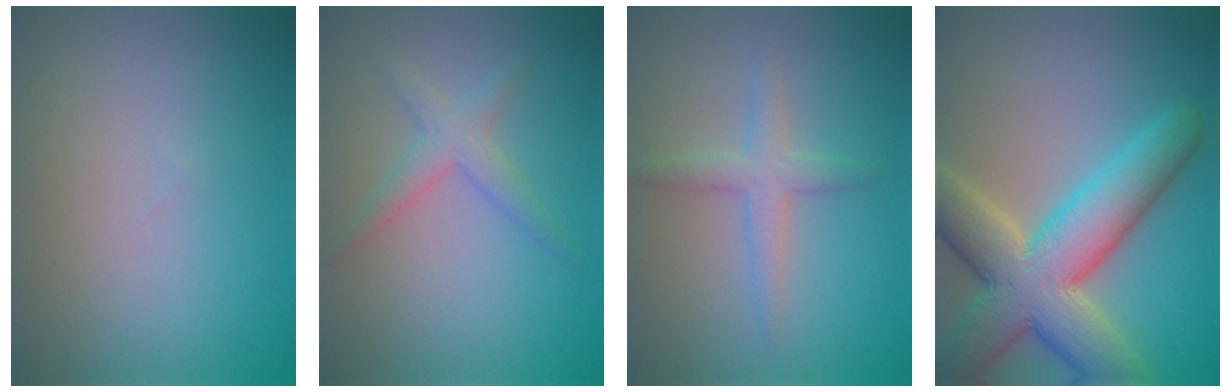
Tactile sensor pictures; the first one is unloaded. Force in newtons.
{"total": 2.3, "press": 2.3, "slide": 0.1}
{"total": 2.4, "press": 2.4, "slide": 0.0}
{"total": 10.5, "press": 10.5, "slide": 0.6}